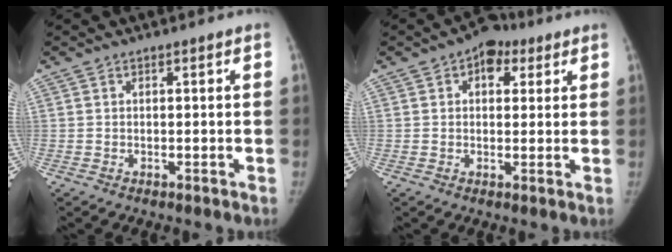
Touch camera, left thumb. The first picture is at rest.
{"total": 6.4, "force": [3.0, 4.2, 3.7], "torque": [-0.017, -0.003, 0.035]}